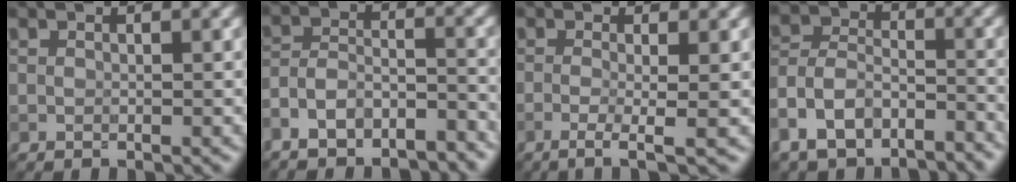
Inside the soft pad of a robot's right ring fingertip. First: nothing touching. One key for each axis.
{"total": 7.5, "fx": -6.4, "fy": 2.8, "fz": 2.6, "tx": -0.041, "ty": 0.003, "tz": -0.111}
{"total": 3.6, "fx": -1.0, "fy": 1.1, "fz": 3.3, "tx": -0.050, "ty": -0.001, "tz": -0.025}
{"total": 7.5, "fx": -5.7, "fy": 4.0, "fz": 2.9, "tx": -0.062, "ty": 0.003, "tz": -0.123}